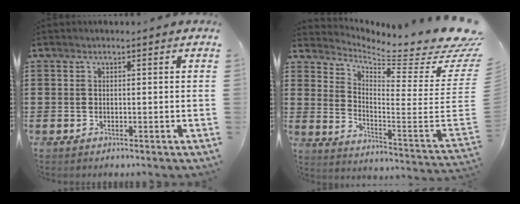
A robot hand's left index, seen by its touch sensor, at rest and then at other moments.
{"total": 5.4, "force": [5.1, -0.2, 1.8], "torque": [-0.054, -0.068, 0.080]}